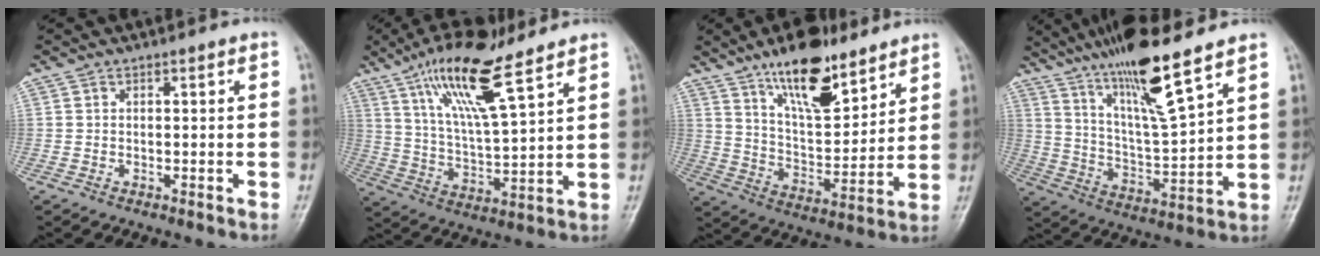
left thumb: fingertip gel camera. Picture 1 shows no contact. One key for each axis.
{"total": 15.7, "fx": 9.8, "fy": 3.8, "fz": 11.7, "tx": -0.204, "ty": -0.040, "tz": 0.186}
{"total": 16.1, "fx": 10.9, "fy": 6.2, "fz": 10.1, "tx": -0.132, "ty": -0.066, "tz": 0.192}
{"total": 16.0, "fx": 11.0, "fy": 1.8, "fz": 11.5, "tx": -0.201, "ty": -0.058, "tz": 0.203}